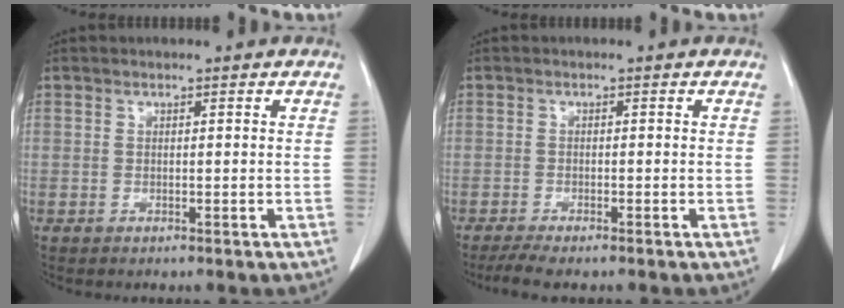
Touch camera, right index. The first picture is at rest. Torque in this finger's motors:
{"motor_torque": [0.01, -0.02, 0.14, 0.03]}